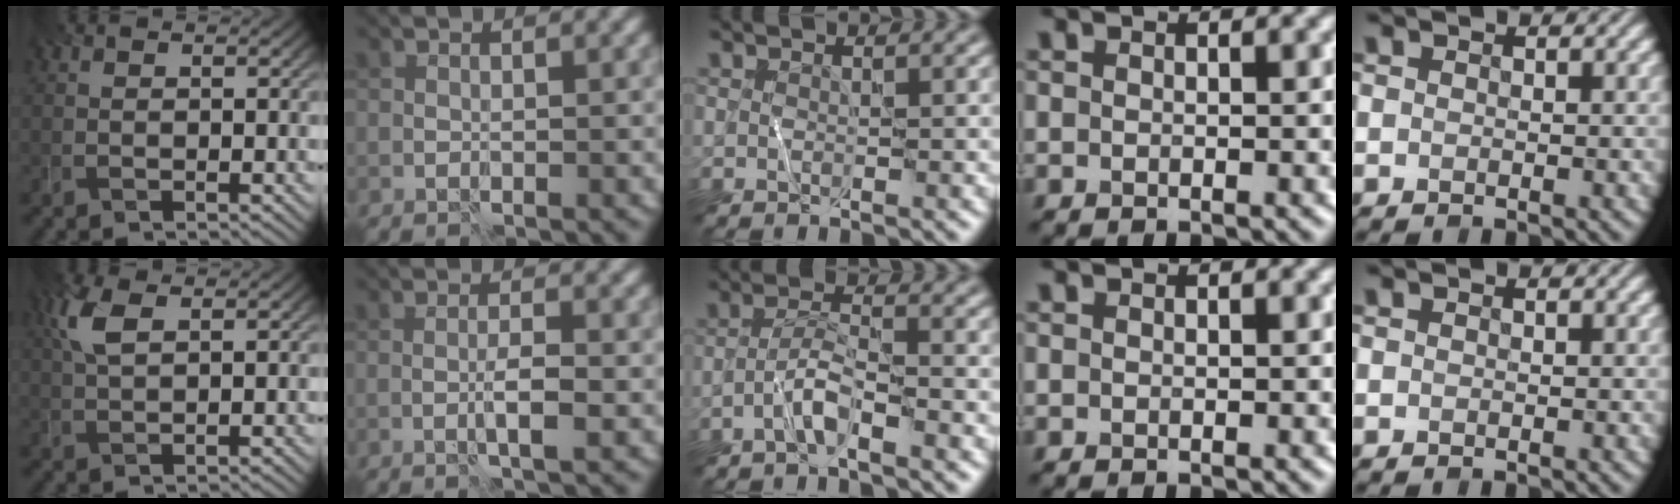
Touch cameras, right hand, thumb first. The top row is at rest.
{"thumb": {"total": 4.4, "force": [1.8, 1.8, 3.6], "torque": [-0.099, 0.009, 0.037]}, "index": {"total": 1.9, "force": [-0.4, 0.2, 1.8], "torque": [-0.031, 0.003, -0.011]}, "middle": {"total": 2.5, "force": [-1.6, 0.2, 1.9], "torque": [-0.036, 0.009, -0.038]}}